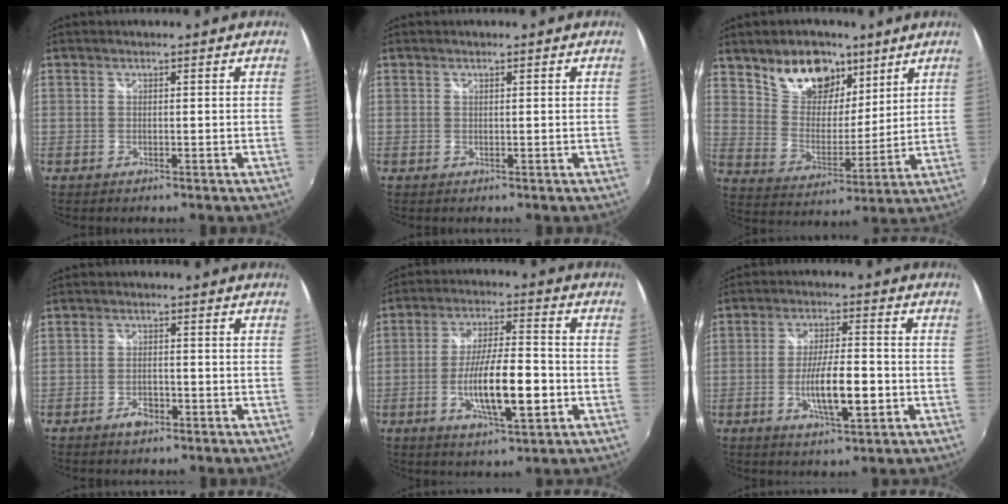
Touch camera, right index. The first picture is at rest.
{"total": 0.0}
{"total": 14.1, "force": [9.1, 8.4, 6.8], "torque": [-0.124, 0.019, 0.169]}
{"total": 2.9, "force": [-1.9, 1.4, 1.7], "torque": [-0.037, 0.001, -0.032]}
{"total": 12.8, "force": [-3.6, 2.9, 11.9], "torque": [-0.222, -0.008, -0.057]}
{"total": 9.3, "force": [-2.6, 2.0, 8.7], "torque": [-0.161, -0.008, -0.040]}